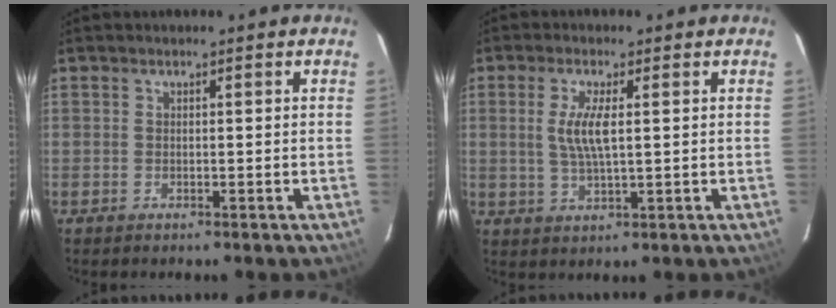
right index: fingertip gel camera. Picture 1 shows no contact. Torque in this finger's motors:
{"motor_torque": [0.09, 0.02, 0.12, 0.11]}